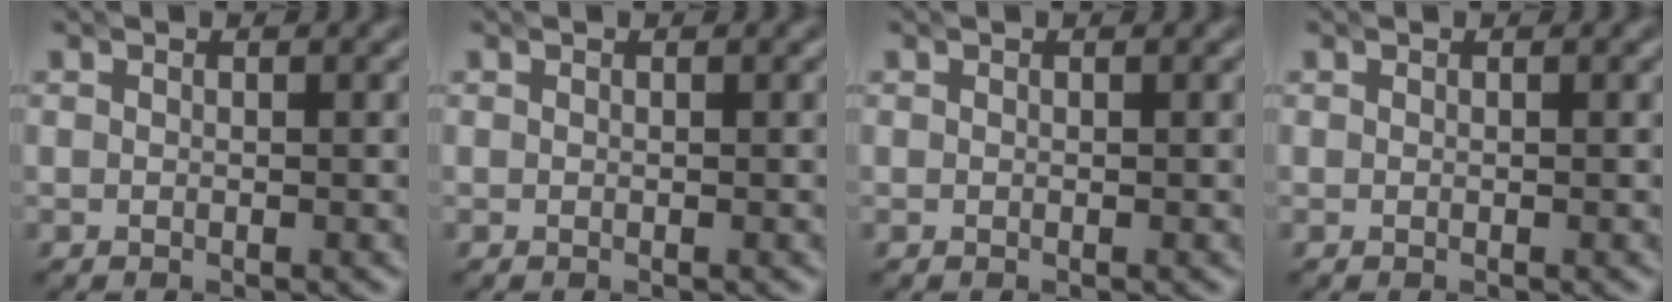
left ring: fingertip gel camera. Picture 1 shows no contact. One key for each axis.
{"total": 0.0}
{"total": 0.0}
{"total": 0.0}